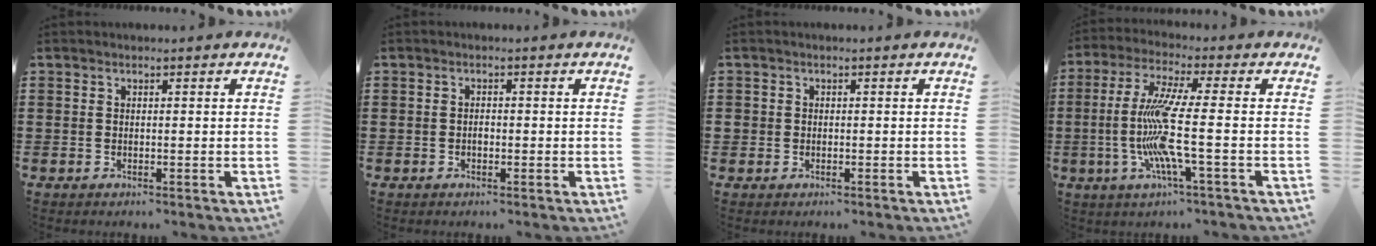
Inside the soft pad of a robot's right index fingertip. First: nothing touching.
{"total": 0.9, "force": [-0.3, 0.5, 0.7], "torque": [-0.014, -0.002, -0.005]}
{"total": 0.9, "force": [-0.1, 0.9, 0.2], "torque": [-0.006, 0.005, -0.004]}
{"total": 11.2, "force": [-2.2, 0.2, 11.0], "torque": [-0.245, -0.025, -0.056]}